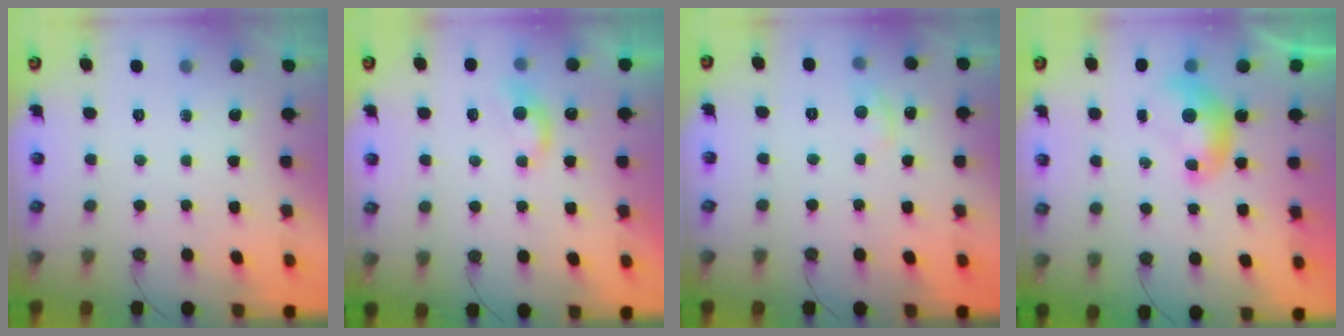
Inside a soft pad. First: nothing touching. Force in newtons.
{"total": 0.9, "press": 0.1, "slide": 0.9}
{"total": 1.1, "press": 0.8, "slide": 0.7}
{"total": 0.0}